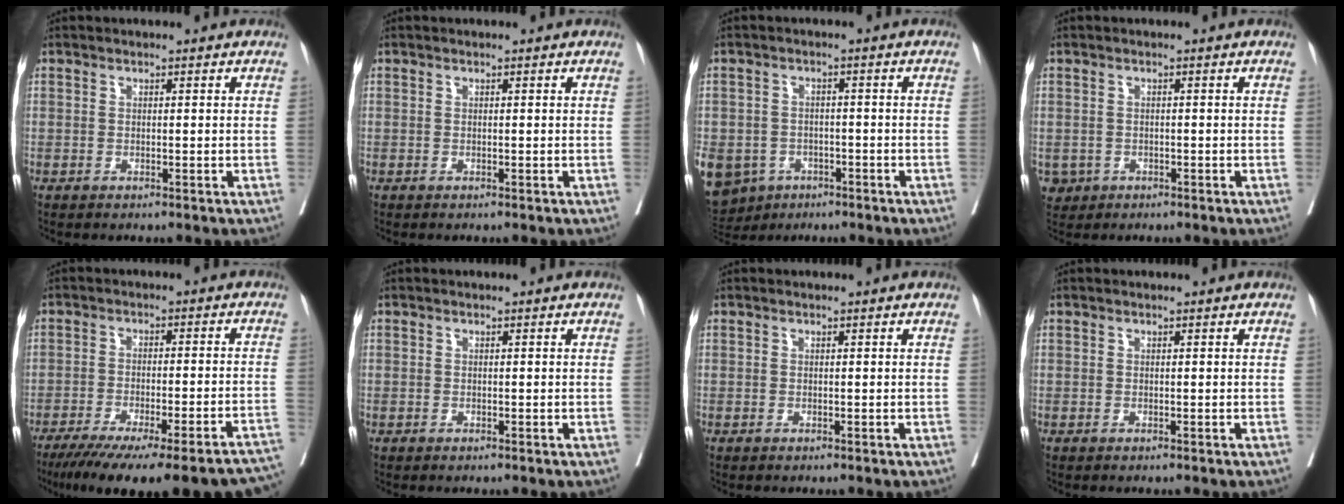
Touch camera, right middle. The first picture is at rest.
{"total": 0.0}
{"total": 13.5, "force": [-7.0, 10.6, 4.7], "torque": [-0.137, -0.004, -0.094]}
{"total": 1.1, "force": [-0.3, 1.1, 0.2], "torque": [-0.002, 0.005, 0.001]}
{"total": 26.8, "force": [-22.4, 3.3, 14.4], "torque": [-0.158, -0.033, -0.291]}
{"total": 0.0}
{"total": 0.0}
{"total": 0.0}